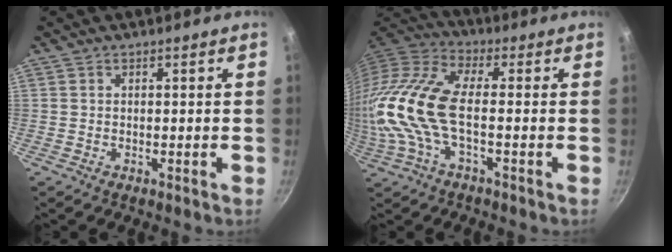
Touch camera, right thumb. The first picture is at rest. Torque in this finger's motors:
{"motor_torque": [-0.21, 1.50, 2.22, -0.55, 0.68]}